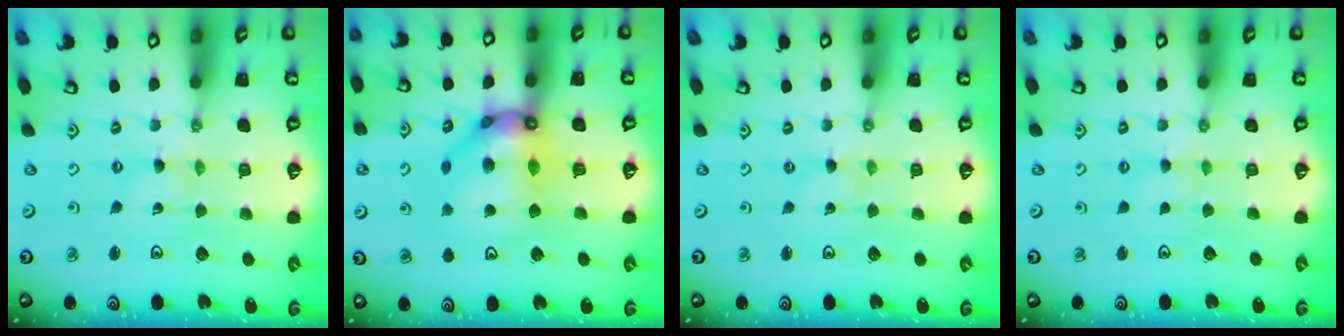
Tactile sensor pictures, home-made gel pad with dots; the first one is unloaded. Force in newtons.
{"total": 14.5, "press": 14.4, "slide": 1.3}
{"total": 0.0}
{"total": 2.6, "press": 2.6, "slide": 0.4}